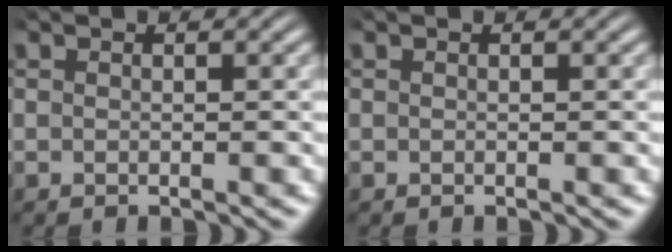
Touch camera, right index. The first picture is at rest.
{"total": 0.0}